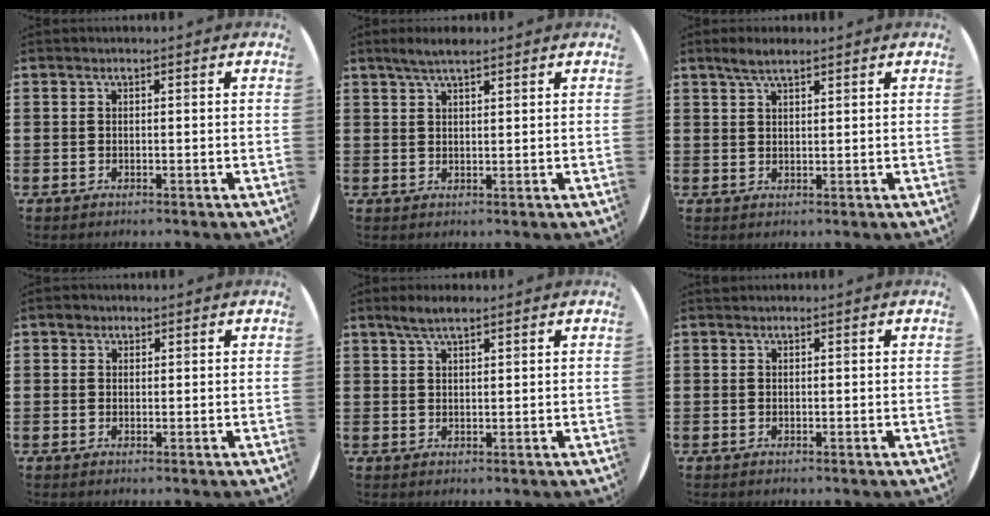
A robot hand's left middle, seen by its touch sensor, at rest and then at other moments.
{"total": 2.9, "force": [2.3, 0.5, 1.7], "torque": [-0.035, 0.006, 0.041]}
{"total": 2.6, "force": [2.1, 0.5, 1.4], "torque": [-0.029, 0.006, 0.037]}
{"total": 1.3, "force": [1.0, 0.7, 0.0], "torque": [0.007, 0.002, 0.018]}
{"total": 2.7, "force": [2.1, 0.5, 1.6], "torque": [-0.034, 0.006, 0.037]}
{"total": 0.0}